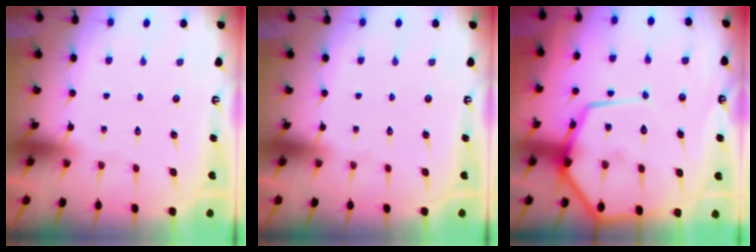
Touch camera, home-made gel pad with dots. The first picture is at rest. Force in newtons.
{"total": 0.0}
{"total": 16.5, "press": 16.5, "slide": 1.6}